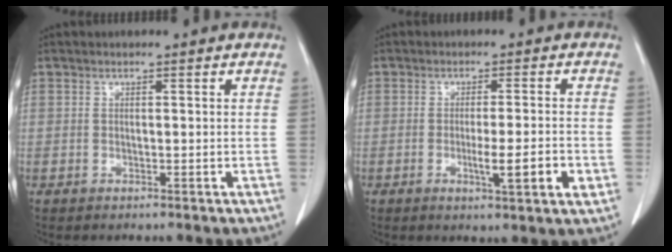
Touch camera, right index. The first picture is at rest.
{"total": 6.1, "force": [-1.8, 0.2, 5.9], "torque": [-0.095, -0.010, -0.024]}